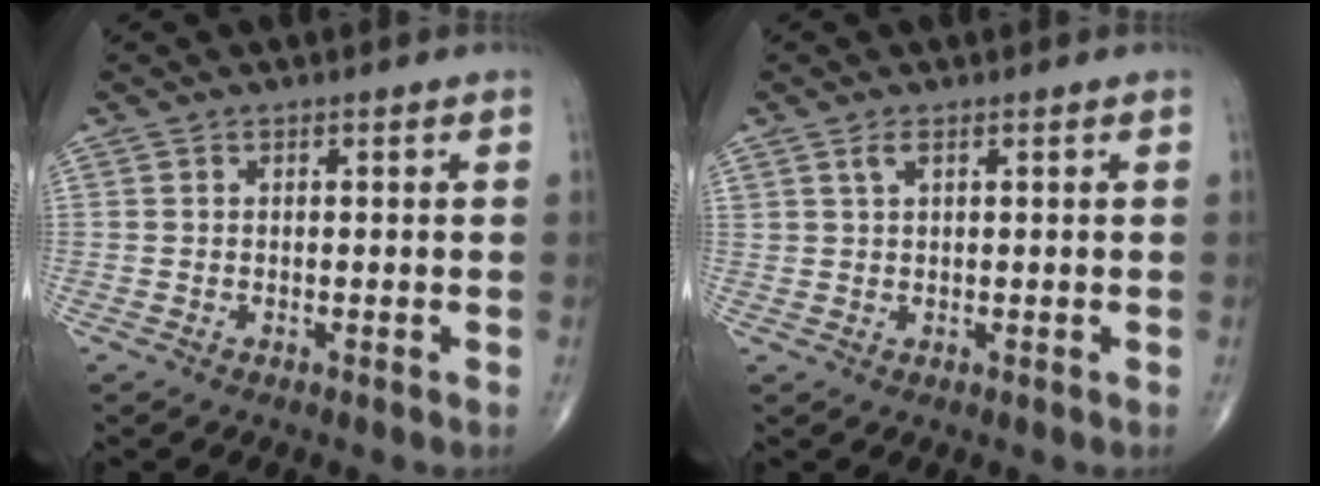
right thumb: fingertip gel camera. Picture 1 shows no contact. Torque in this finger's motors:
{"motor_torque": [-0.04, -0.04, 0.07, 0.05, 0.01]}